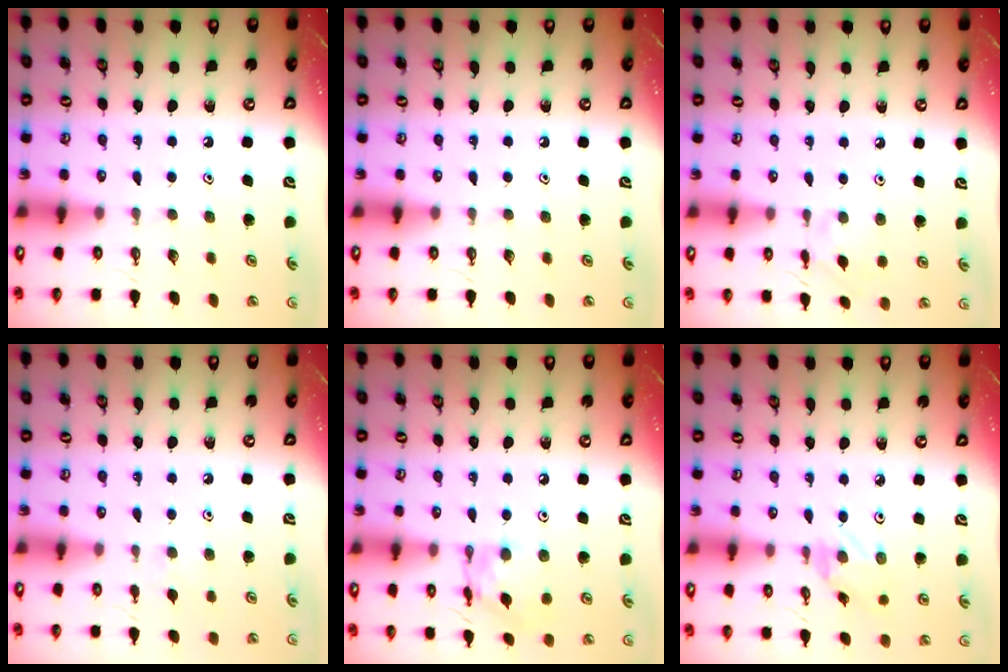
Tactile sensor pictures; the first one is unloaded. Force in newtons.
{"total": 0.0}
{"total": 1.6, "press": 1.5, "slide": 0.4}
{"total": 2.7, "press": 2.6, "slide": 0.5}
{"total": 11.4, "press": 11.4, "slide": 0.9}
{"total": 1.3, "press": 1.3, "slide": 0.0}